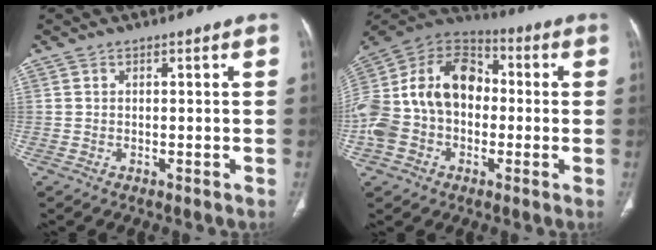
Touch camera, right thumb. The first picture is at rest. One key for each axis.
{"total": 21.7, "fx": -0.9, "fy": 15.7, "fz": 15.0, "tx": -0.301, "ty": 0.047, "tz": -0.020}